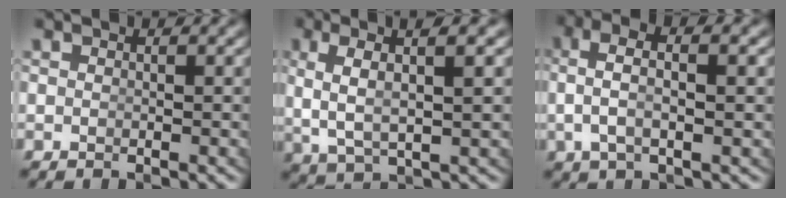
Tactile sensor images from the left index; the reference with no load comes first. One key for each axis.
{"total": 5.7, "fx": 1.8, "fy": 2.0, "fz": 5.0, "tx": -0.088, "ty": 0.013, "tz": 0.037}
{"total": 4.4, "fx": 0.8, "fy": 1.8, "fz": 3.9, "tx": -0.077, "ty": 0.002, "tz": 0.015}